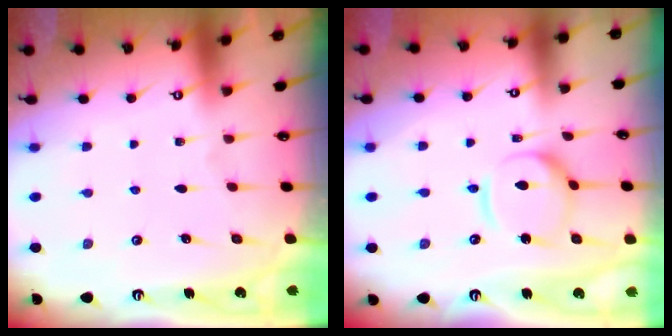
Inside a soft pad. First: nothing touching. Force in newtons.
{"total": 10.2, "press": 10.2, "slide": 1.0}